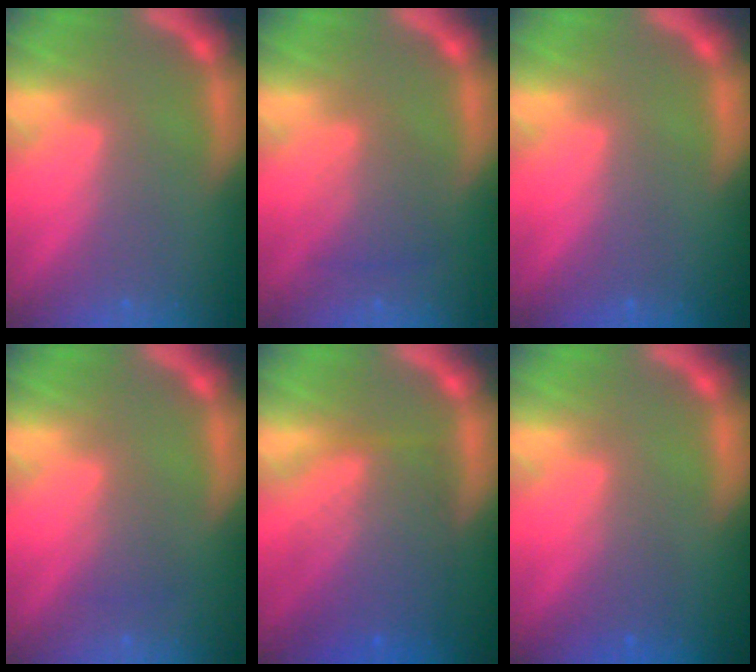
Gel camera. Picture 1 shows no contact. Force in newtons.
{"total": 3.0}
{"total": 0.0}
{"total": 1.5}
{"total": 8.0}
{"total": 1.5}